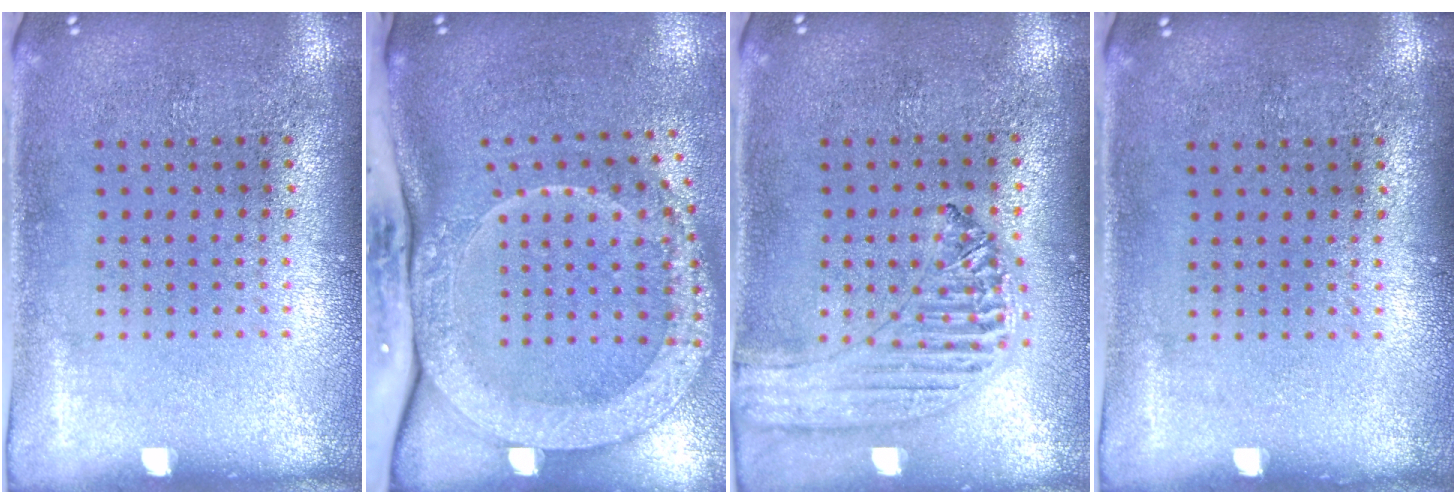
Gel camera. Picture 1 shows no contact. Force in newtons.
{"total": 3.2, "press": 2.3, "slide": 2.3}
{"total": 1.2, "press": 1.2, "slide": 0.1}
{"total": 0.0}